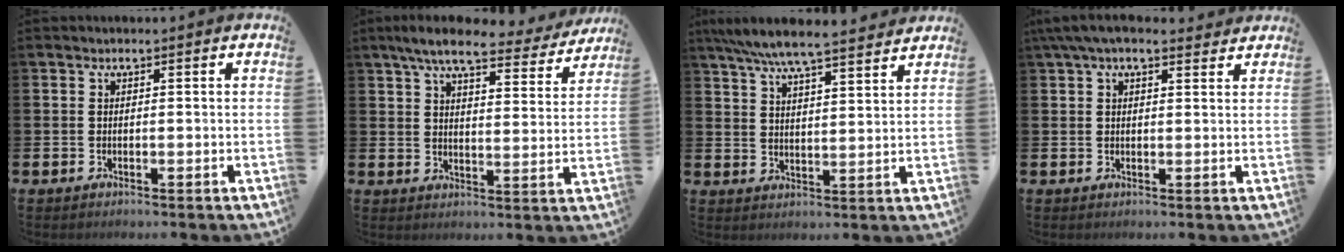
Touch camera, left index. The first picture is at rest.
{"total": 7.8, "force": [6.8, 1.3, 3.5], "torque": [-0.075, -0.031, 0.116]}
{"total": 7.2, "force": [6.8, 0.5, 2.4], "torque": [-0.061, -0.038, 0.120]}
{"total": 4.6, "force": [3.6, 1.4, 2.4], "torque": [-0.049, -0.003, 0.065]}